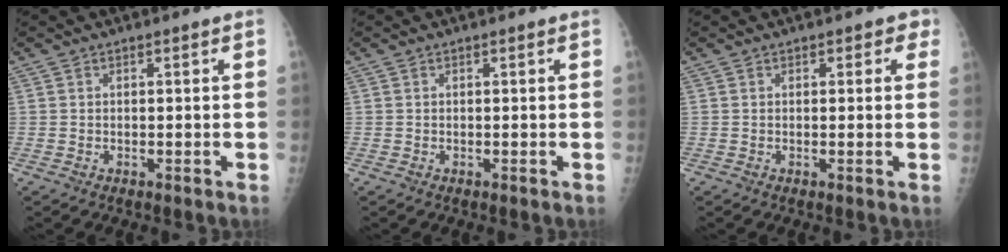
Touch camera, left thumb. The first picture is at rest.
{"total": 0.0}
{"total": 2.1, "force": [1.0, 1.4, 1.2], "torque": [0.012, 0.001, 0.006]}